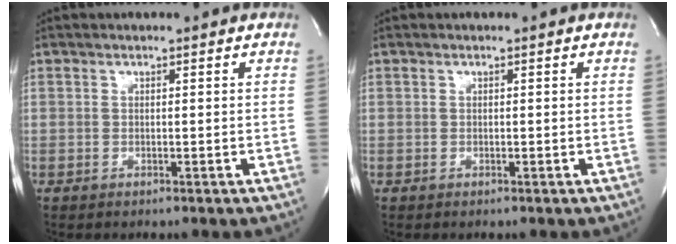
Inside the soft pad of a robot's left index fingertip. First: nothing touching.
{"total": 0.0}